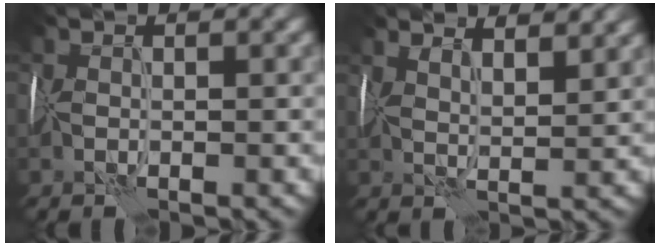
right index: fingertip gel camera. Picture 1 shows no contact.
{"total": 6.1, "force": [4.8, 1.8, 3.3], "torque": [-0.053, 0.029, 0.058]}